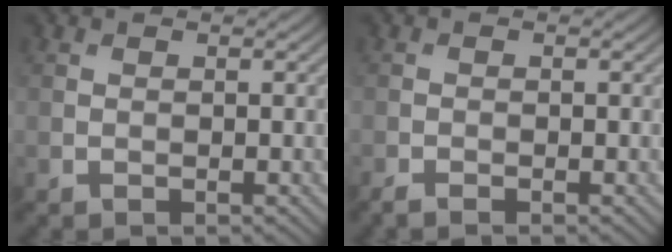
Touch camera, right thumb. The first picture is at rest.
{"total": 1.1, "force": [-1.0, 0.1, 0.5], "torque": [-0.011, -0.004, -0.023]}